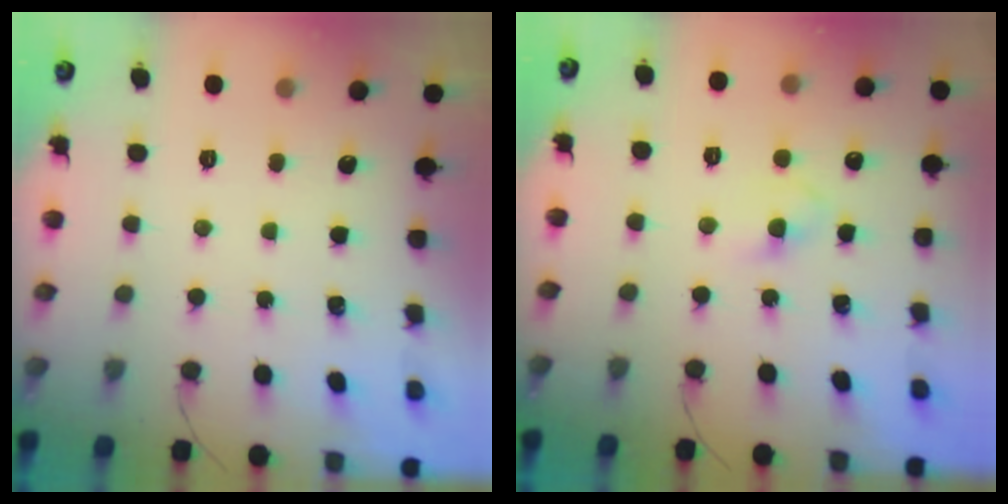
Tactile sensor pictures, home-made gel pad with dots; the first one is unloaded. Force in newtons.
{"total": 3.7, "press": 3.5, "slide": 1.3}